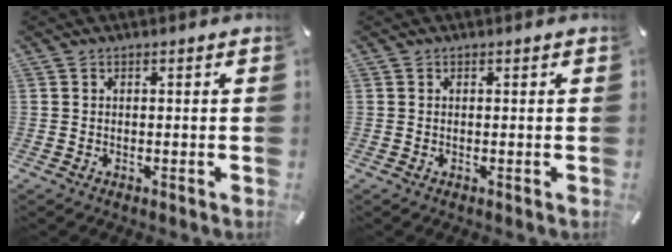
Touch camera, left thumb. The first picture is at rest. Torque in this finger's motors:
{"motor_torque": [0.00, 0.00, 0.00, 0.00, 0.00]}